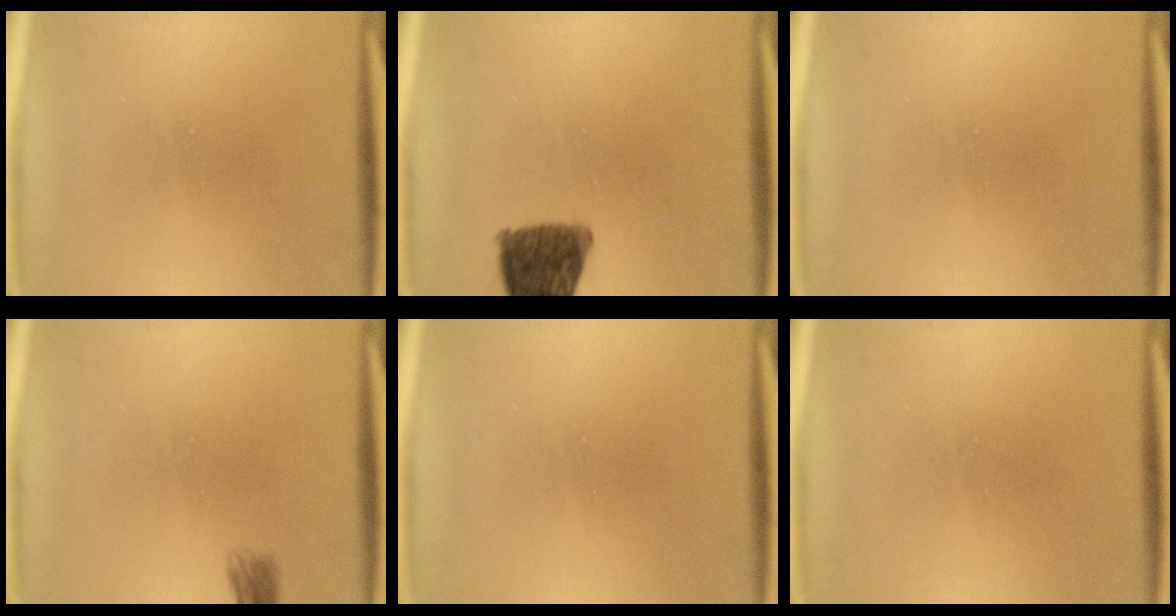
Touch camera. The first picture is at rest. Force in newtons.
{"total": 10.0}
{"total": 0.0}
{"total": 1.6}
{"total": 0.0}
{"total": 1.7}